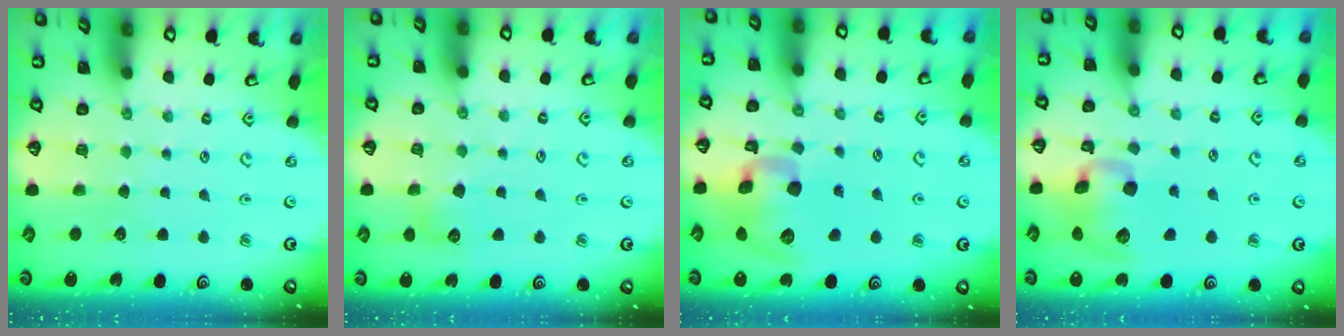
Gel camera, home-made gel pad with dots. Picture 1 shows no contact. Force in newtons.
{"total": 6.3, "press": 6.3, "slide": 0.9}
{"total": 15.1, "press": 14.9, "slide": 2.3}
{"total": 13.0, "press": 12.8, "slide": 2.0}